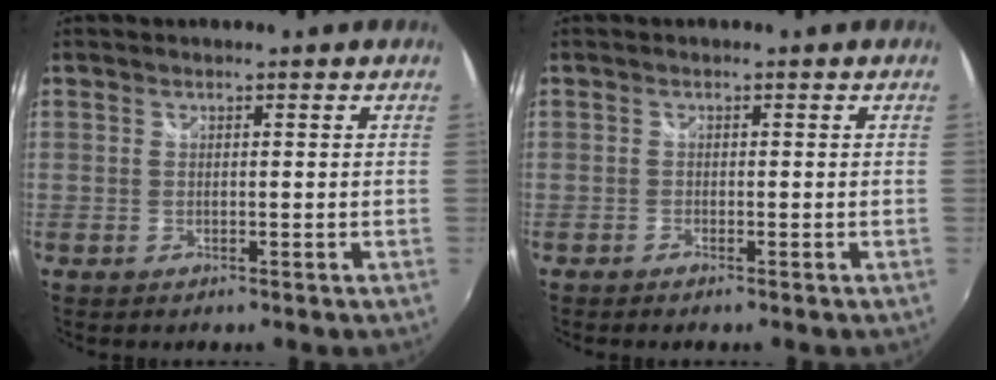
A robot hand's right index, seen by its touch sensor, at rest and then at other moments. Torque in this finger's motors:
{"motor_torque": [0.09, 0.03, 0.03, -0.02]}